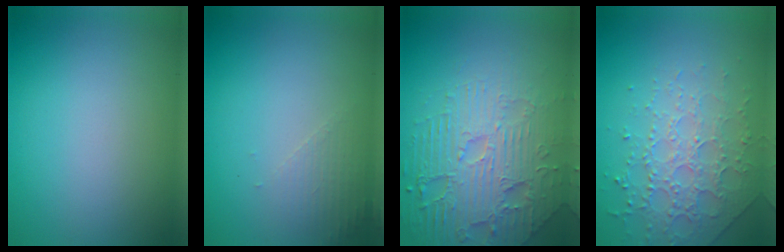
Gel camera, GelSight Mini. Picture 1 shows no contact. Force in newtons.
{"total": 1.6, "press": 1.6, "slide": 0.4}
{"total": 7.2, "press": 5.4, "slide": 4.7}
{"total": 3.7, "press": 3.6, "slide": 1.1}